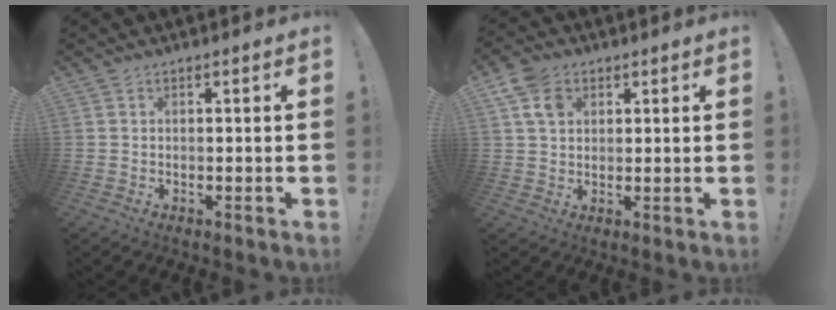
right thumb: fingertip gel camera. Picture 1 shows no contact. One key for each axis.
{"total": 7.9, "fx": 3.5, "fy": 5.7, "fz": 4.4, "tx": -0.082, "ty": -0.001, "tz": 0.068}